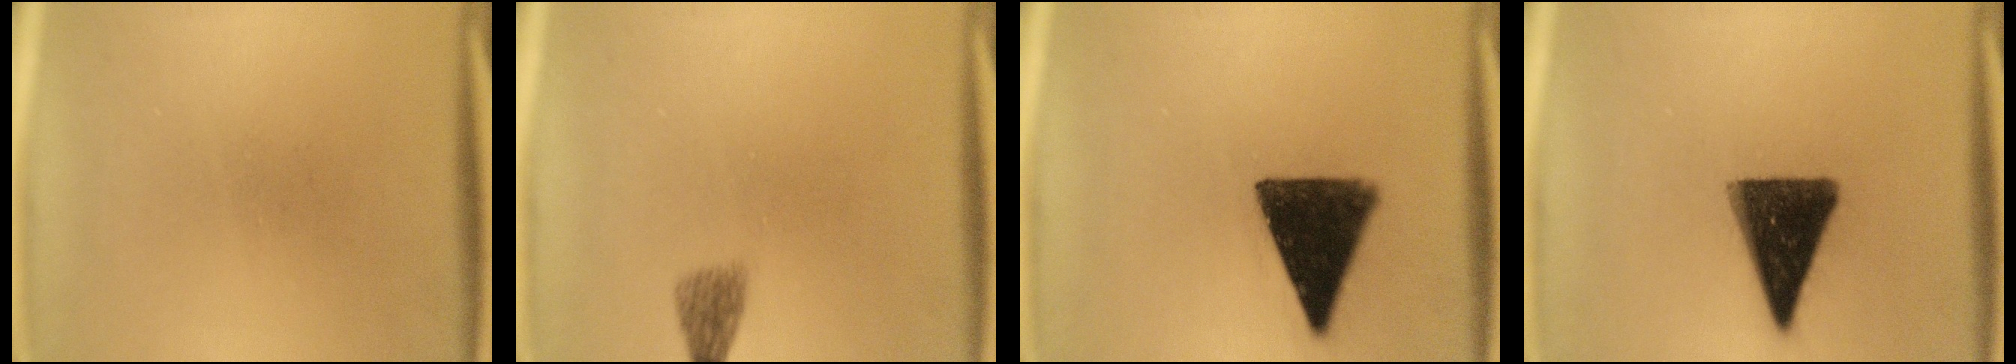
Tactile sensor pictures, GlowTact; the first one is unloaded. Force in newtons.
{"total": 2.4}
{"total": 14.1}
{"total": 14.7}